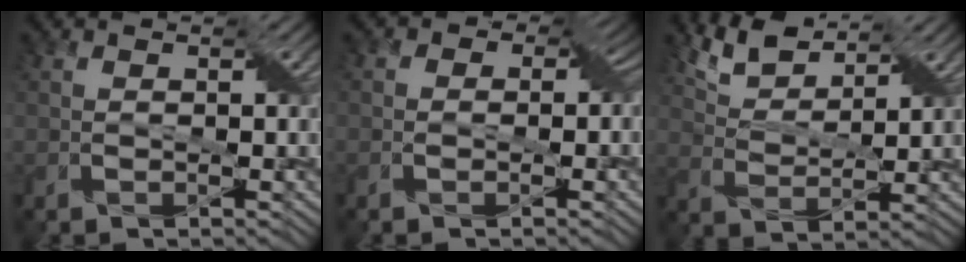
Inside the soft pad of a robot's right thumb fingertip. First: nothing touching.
{"total": 4.1, "force": [-0.5, 3.5, 2.0], "torque": [-0.006, 0.016, -0.032]}
{"total": 6.6, "force": [5.4, 1.9, 3.3], "torque": [-0.086, 0.011, 0.108]}